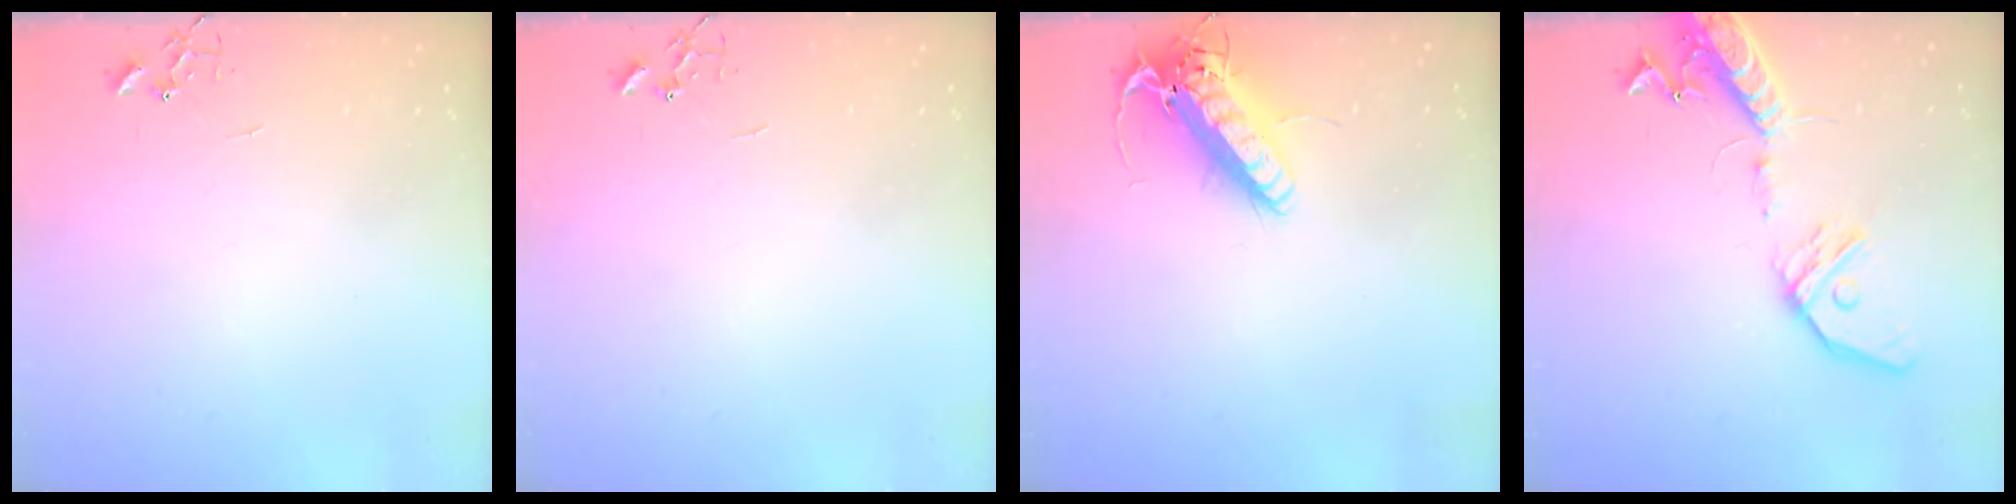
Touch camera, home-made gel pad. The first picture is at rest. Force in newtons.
{"total": 0.0}
{"total": 17.8, "press": 17.5, "slide": 3.4}
{"total": 17.0, "press": 16.7, "slide": 3.3}